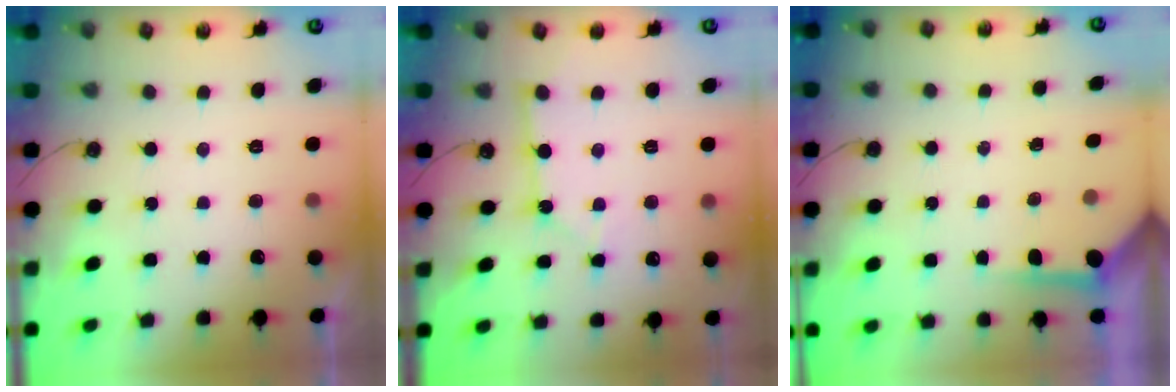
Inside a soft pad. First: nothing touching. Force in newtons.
{"total": 3.0, "press": 3.0, "slide": 0.1}
{"total": 3.8, "press": 3.8, "slide": 0.2}